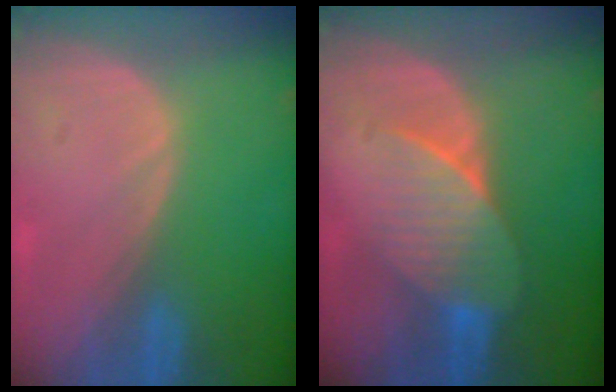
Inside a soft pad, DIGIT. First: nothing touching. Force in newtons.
{"total": 7.5, "press": 6.9, "slide": 2.8}